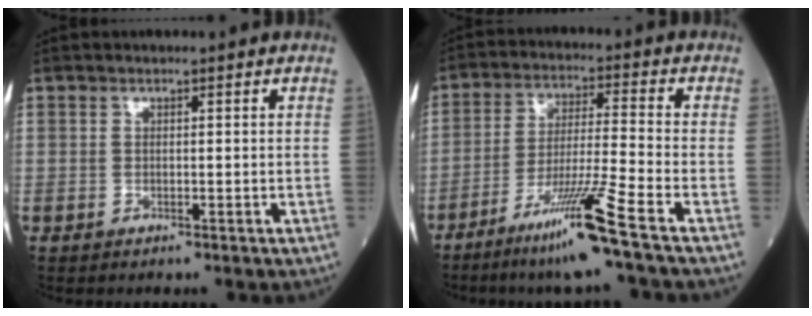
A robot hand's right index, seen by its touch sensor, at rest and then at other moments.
{"total": 11.6, "force": [-7.4, -2.3, 8.5], "torque": [-0.157, -0.036, -0.139]}